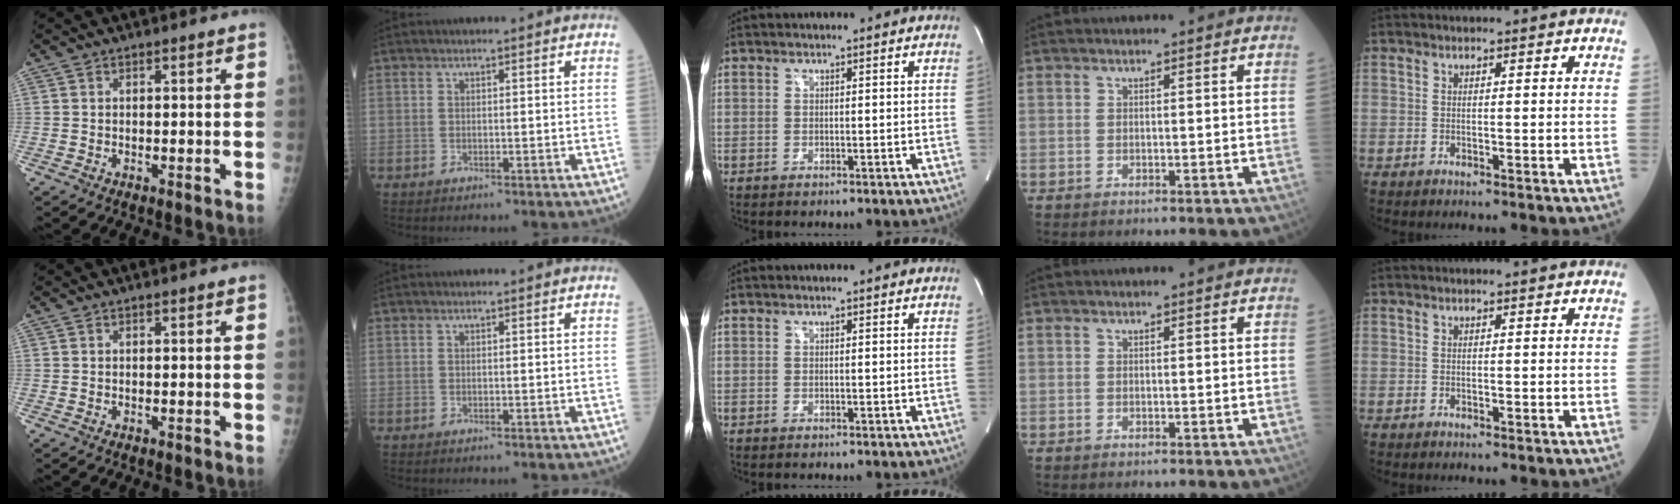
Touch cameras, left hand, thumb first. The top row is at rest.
{}